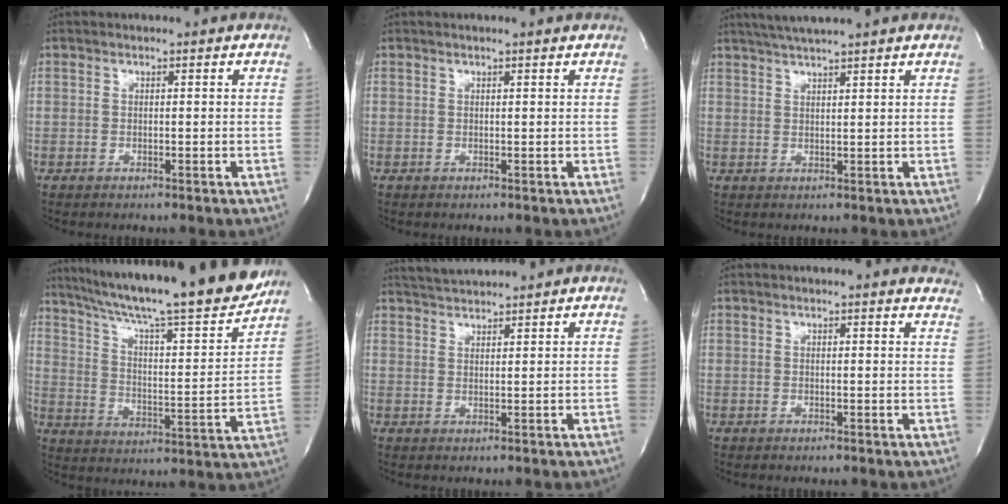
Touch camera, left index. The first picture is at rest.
{"total": 1.2, "force": [1.0, -0.2, 0.6], "torque": [-0.014, 0.008, 0.018]}
{"total": 6.6, "force": [5.6, -0.8, 3.4], "torque": [-0.059, 0.025, 0.088]}
{"total": 26.2, "force": [22.6, 1.7, 13.2], "torque": [-0.223, -0.033, 0.317]}
{"total": 4.5, "force": [4.4, -0.6, 0.9], "torque": [-0.019, 0.021, 0.081]}
{"total": 7.6, "force": [7.3, 0.7, 2.0], "torque": [-0.011, -0.014, 0.053]}